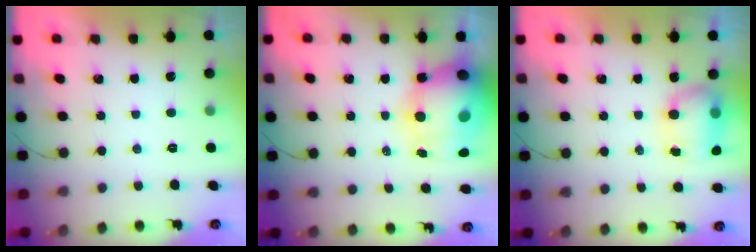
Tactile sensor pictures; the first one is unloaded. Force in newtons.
{"total": 17.1, "press": 16.6, "slide": 4.3}
{"total": 7.3, "press": 7.2, "slide": 1.0}